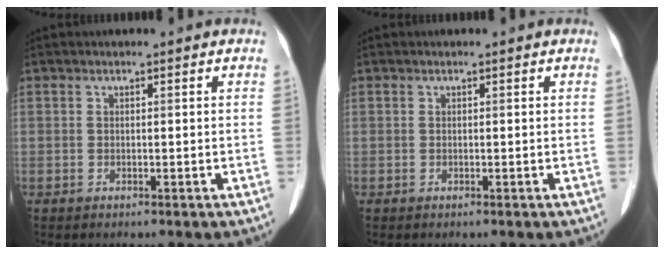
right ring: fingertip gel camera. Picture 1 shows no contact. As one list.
[{"total": 0.0}]